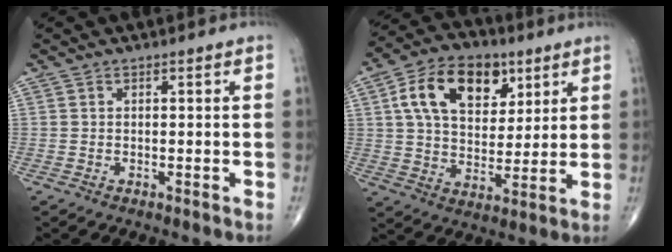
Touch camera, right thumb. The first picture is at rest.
{"total": 16.8, "force": [6.7, 10.6, 11.2], "torque": [-0.159, -0.012, 0.115]}